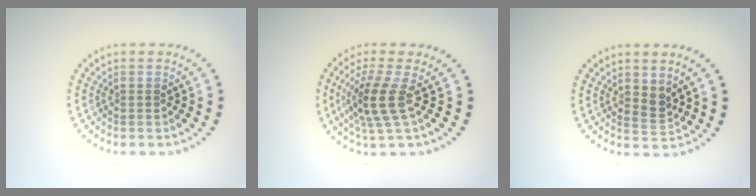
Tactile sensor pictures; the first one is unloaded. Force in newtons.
{"total": 3.6, "press": 2.7, "slide": 2.3}
{"total": 1.6, "press": 1.4, "slide": 0.8}